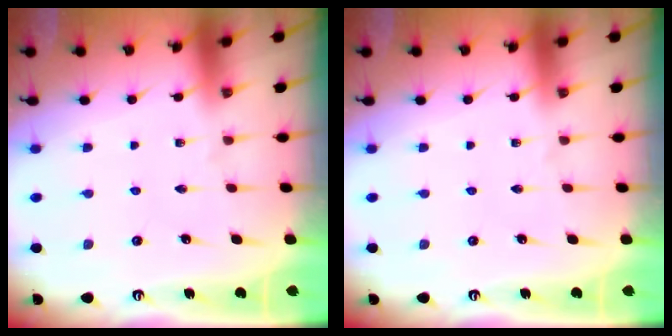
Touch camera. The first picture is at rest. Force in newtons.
{"total": 0.0}